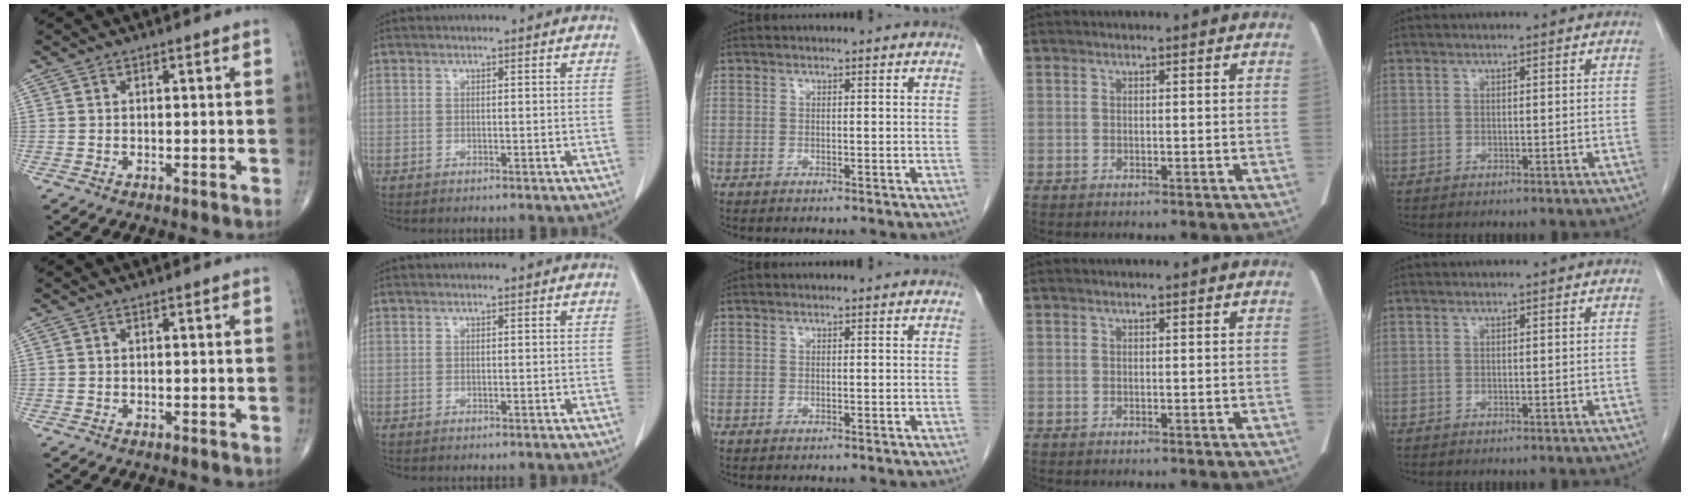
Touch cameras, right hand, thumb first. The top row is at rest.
{}